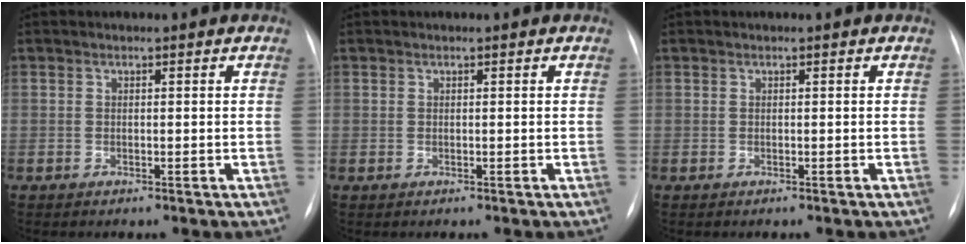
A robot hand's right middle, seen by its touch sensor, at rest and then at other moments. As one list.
[{"total": 0.0}, {"total": 0.0}]